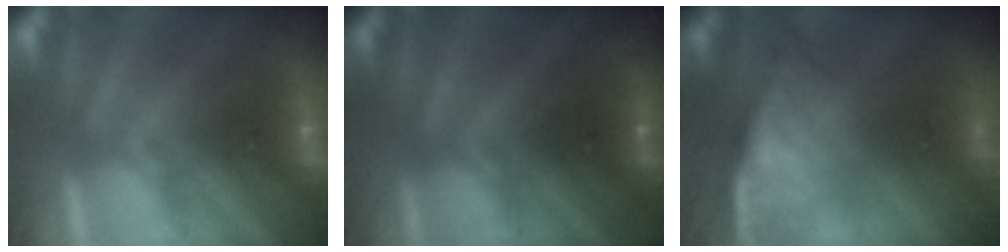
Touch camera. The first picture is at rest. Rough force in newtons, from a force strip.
{"total": 2.7}
{"total": 9.6}